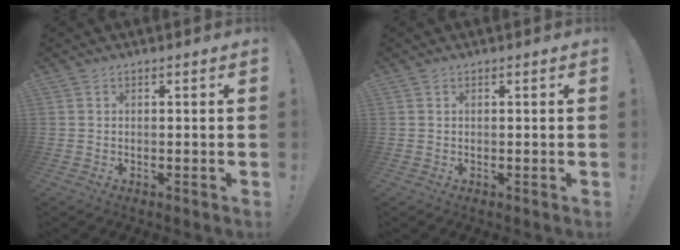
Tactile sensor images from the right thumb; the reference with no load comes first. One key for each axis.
{"total": 0.0}